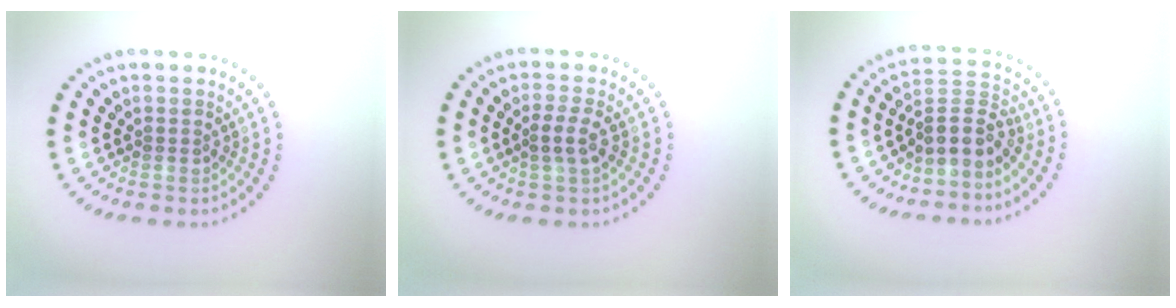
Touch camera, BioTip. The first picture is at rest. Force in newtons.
{"total": 1.8, "press": 1.7, "slide": 0.7}
{"total": 3.2, "press": 2.4, "slide": 2.1}